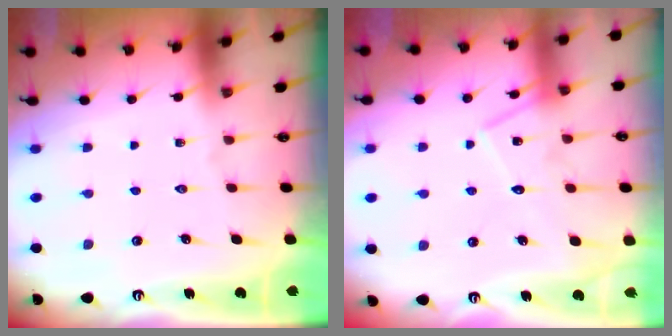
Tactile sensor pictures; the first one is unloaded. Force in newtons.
{"total": 13.7, "press": 13.7, "slide": 0.9}